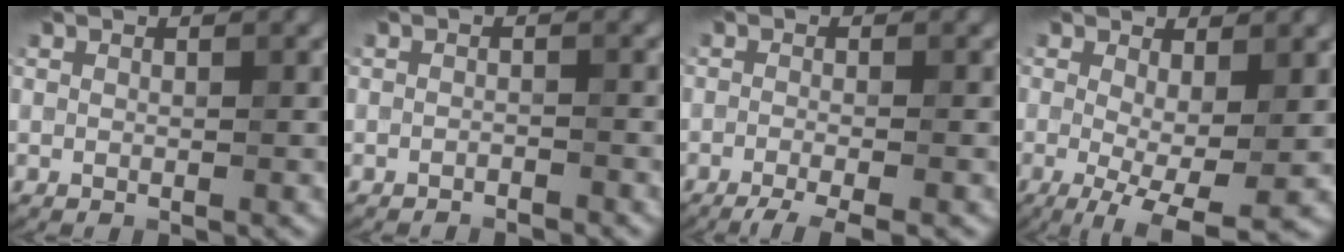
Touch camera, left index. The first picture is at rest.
{"total": 1.1, "force": [-1.0, 0.2, 0.2], "torque": [-0.001, 0.000, -0.019]}
{"total": 3.4, "force": [-2.3, 0.6, 2.4], "torque": [-0.037, -0.005, -0.047]}
{"total": 6.5, "force": [-1.3, 1.9, 6.1], "torque": [-0.107, -0.018, -0.015]}